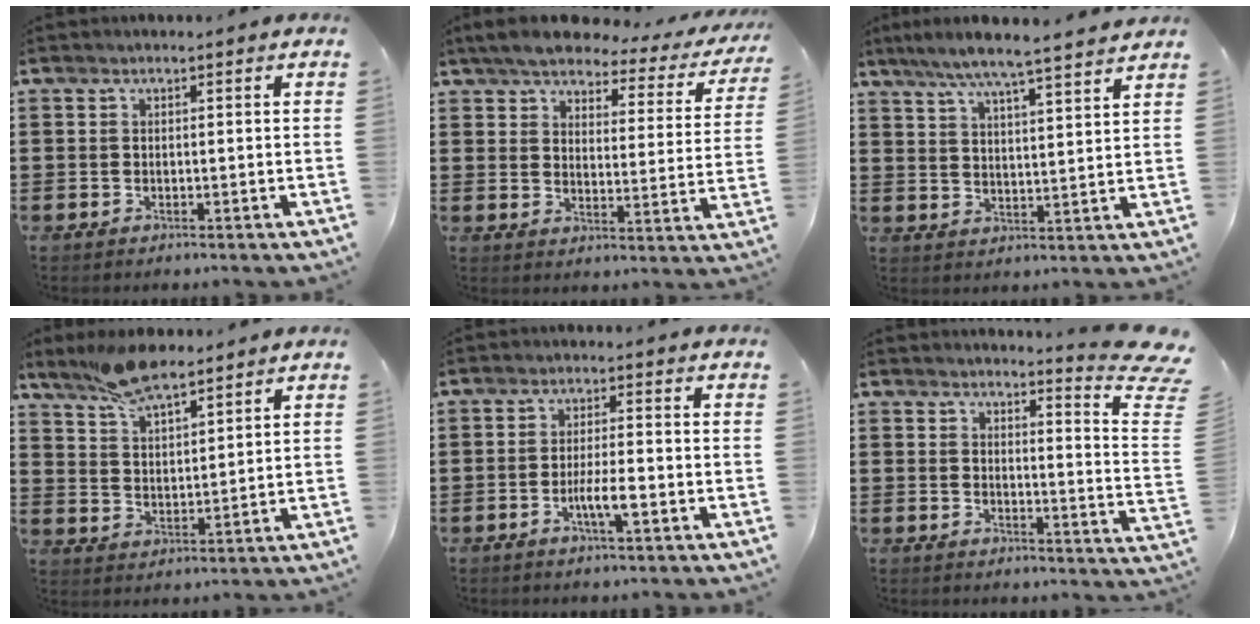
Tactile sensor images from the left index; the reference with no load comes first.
{"total": 5.1, "force": [4.5, 0.9, 2.1], "torque": [-0.066, -0.025, 0.075]}
{"total": 6.2, "force": [5.5, -0.7, 2.7], "torque": [-0.072, -0.027, 0.094]}
{"total": 8.0, "force": [6.8, 1.9, 3.7], "torque": [-0.089, -0.009, 0.129]}
{"total": 4.5, "force": [-1.7, 0.8, 4.1], "torque": [-0.074, 0.000, -0.032]}
{"total": 5.9, "force": [4.8, 0.0, 3.5], "torque": [-0.046, -0.043, 0.073]}